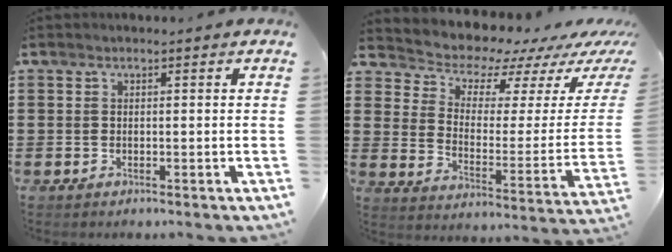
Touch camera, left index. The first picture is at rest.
{"total": 6.8, "force": [6.3, 2.5, 0.5], "torque": [-0.038, -0.062, 0.107]}